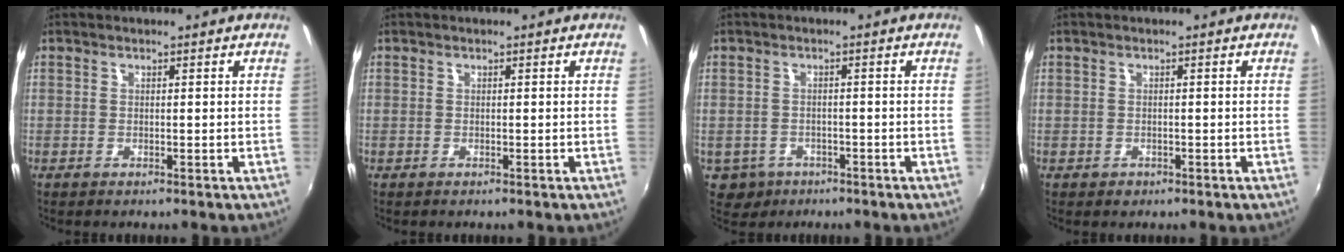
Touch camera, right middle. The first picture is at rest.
{"total": 0.0}
{"total": 4.3, "force": [-2.1, 3.6, 1.0], "torque": [-0.032, -0.003, -0.026]}
{"total": 0.9, "force": [-0.6, 0.6, 0.2], "torque": [-0.005, -0.003, -0.006]}